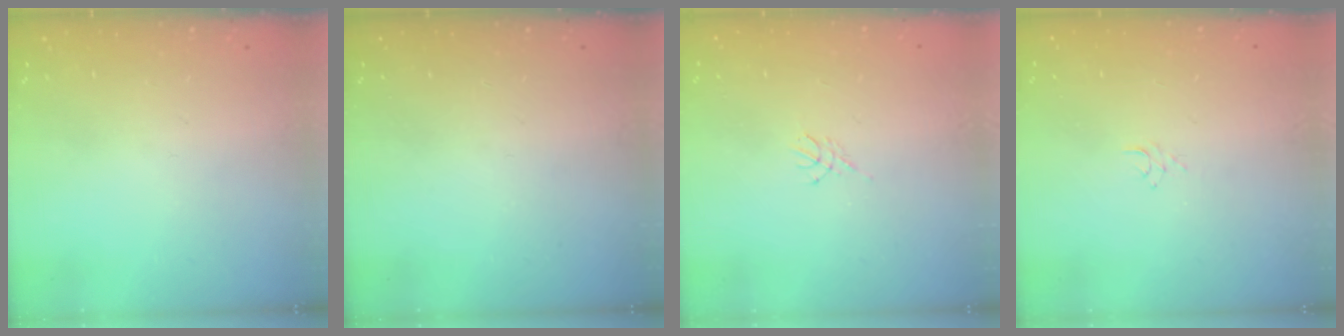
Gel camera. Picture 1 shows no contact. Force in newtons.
{"total": 0.0}
{"total": 3.0, "press": 2.9, "slide": 0.6}
{"total": 3.7, "press": 3.7, "slide": 0.1}